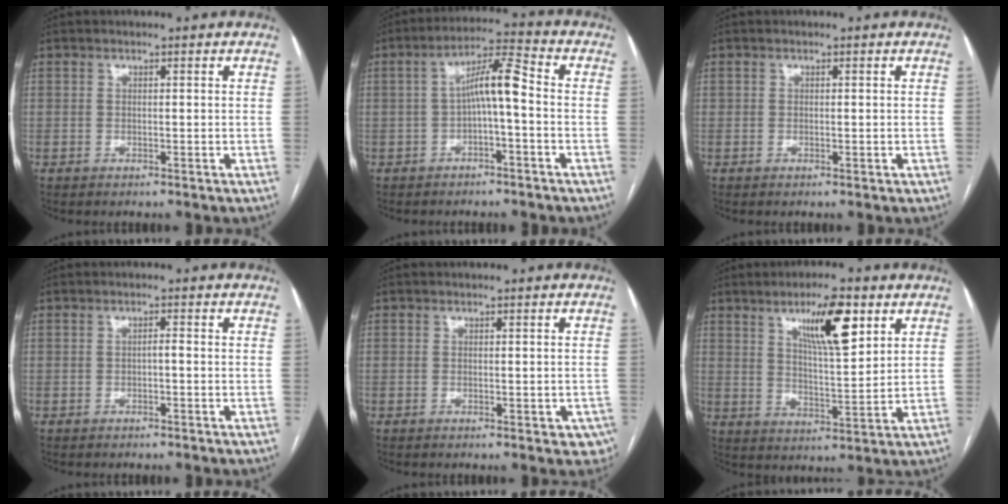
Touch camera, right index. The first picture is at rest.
{"total": 6.9, "force": [-0.7, 0.9, 6.8], "torque": [-0.118, 0.029, -0.013]}
{"total": 0.8, "force": [-0.1, 0.6, 0.5], "torque": [-0.008, 0.003, 0.003]}
{"total": 0.8, "force": [-0.3, 0.1, 0.7], "torque": [-0.011, 0.003, -0.005]}
{"total": 3.4, "force": [-1.2, 1.9, 2.6], "torque": [-0.013, 0.007, -0.009]}
{"total": 10.5, "force": [5.5, 1.9, 8.8], "torque": [-0.151, 0.001, 0.092]}